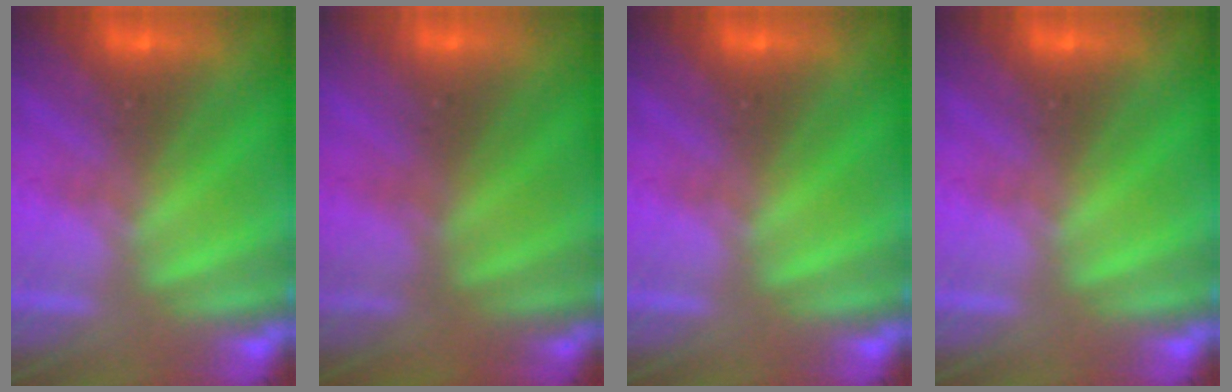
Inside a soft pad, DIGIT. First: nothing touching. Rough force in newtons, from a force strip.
{"total": 2.4}
{"total": 0.0}
{"total": 0.0}